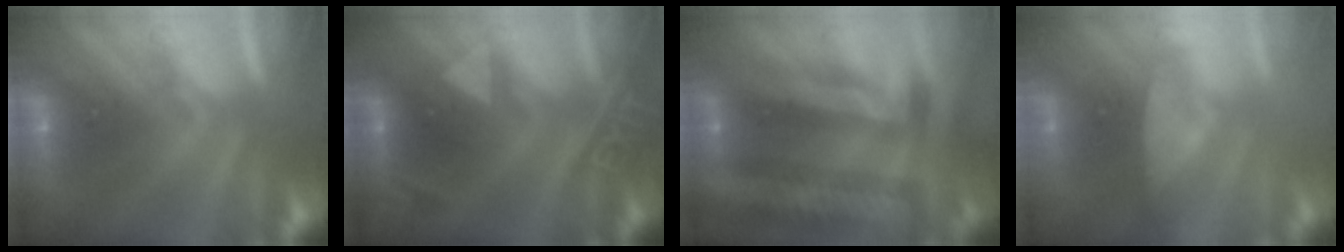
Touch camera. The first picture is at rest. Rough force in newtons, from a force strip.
{"total": 2.4}
{"total": 2.4}
{"total": 3.4}